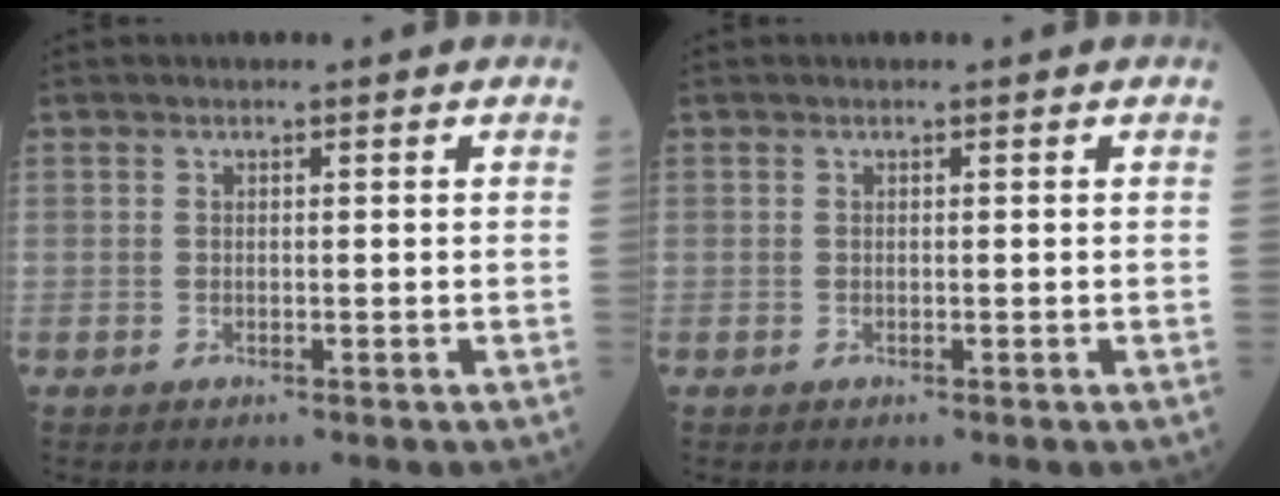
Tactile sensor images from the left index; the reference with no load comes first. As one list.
[{"total": 0.0}]